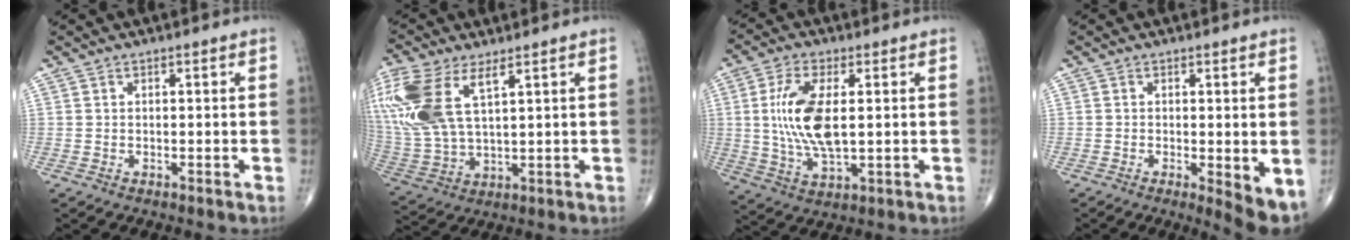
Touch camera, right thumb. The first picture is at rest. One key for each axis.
{"total": 17.6, "fx": 7.3, "fy": 7.9, "fz": 13.9, "tx": -0.336, "ty": -0.011, "tz": 0.151}
{"total": 12.3, "fx": 1.4, "fy": 5.3, "fz": 11.0, "tx": -0.226, "ty": -0.010, "tz": 0.031}
{"total": 5.4, "fx": -0.9, "fy": 1.5, "fz": 5.1, "tx": -0.070, "ty": -0.016, "tz": -0.014}